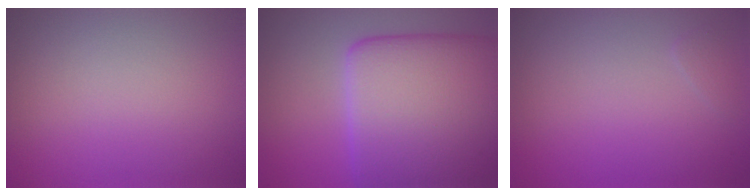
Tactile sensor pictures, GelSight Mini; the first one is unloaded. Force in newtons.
{"total": 12.9, "press": 12.9, "slide": 0.7}
{"total": 0.6, "press": 0.6, "slide": 0.0}